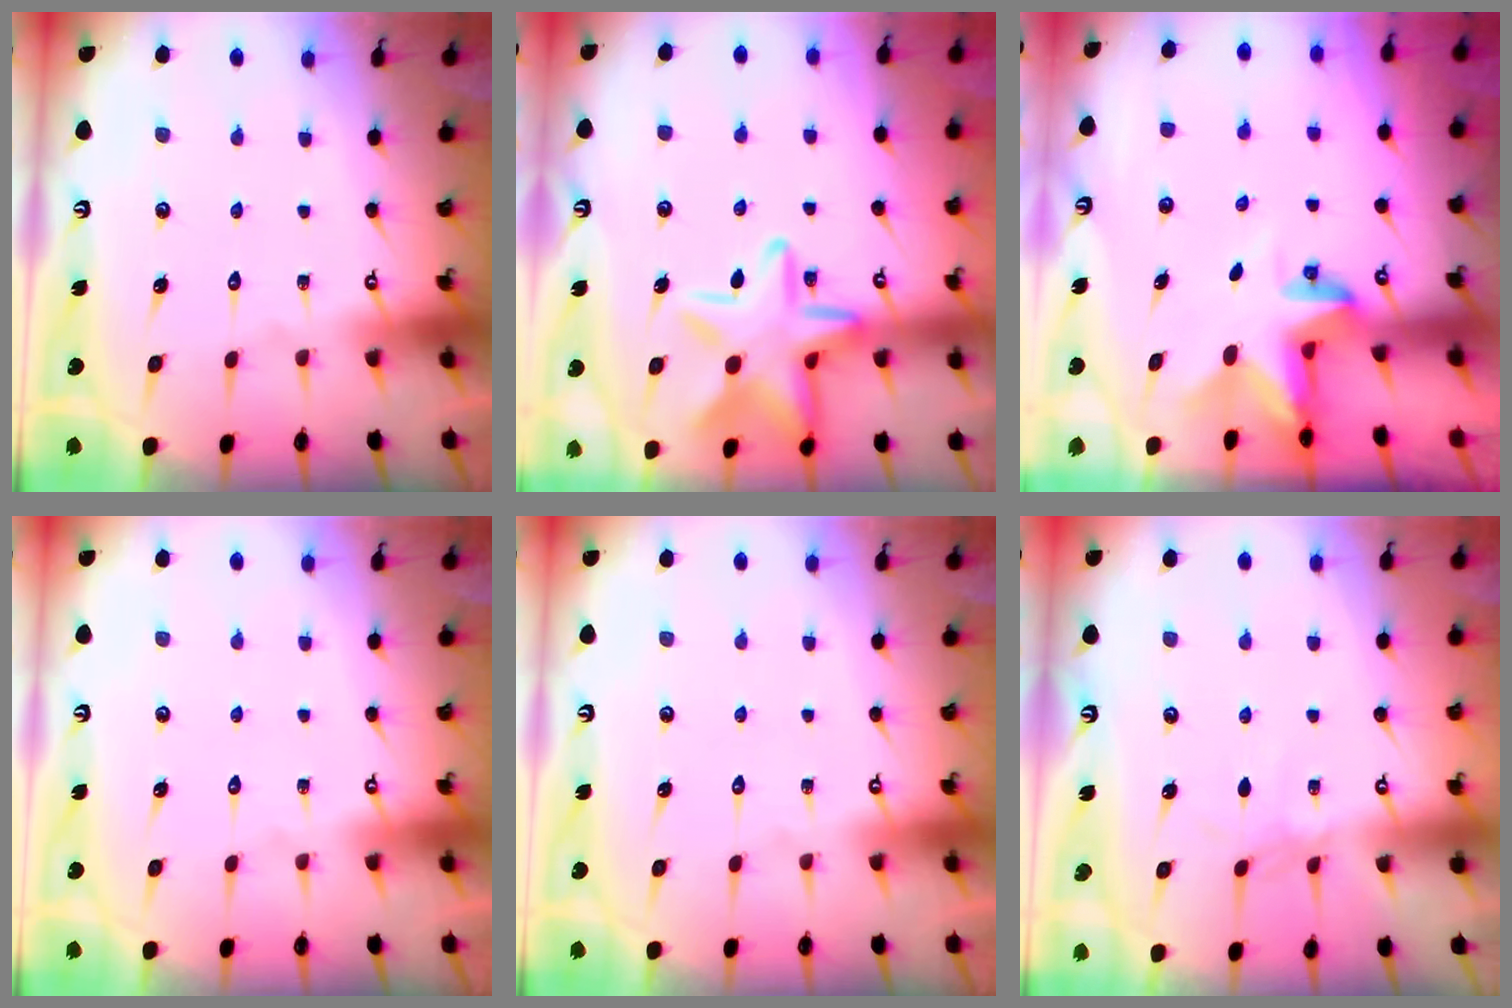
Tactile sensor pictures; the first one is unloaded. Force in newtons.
{"total": 17.7, "press": 17.7, "slide": 1.0}
{"total": 3.0, "press": 3.0, "slide": 0.2}
{"total": 0.0}
{"total": 0.0}
{"total": 2.8, "press": 2.7, "slide": 0.4}